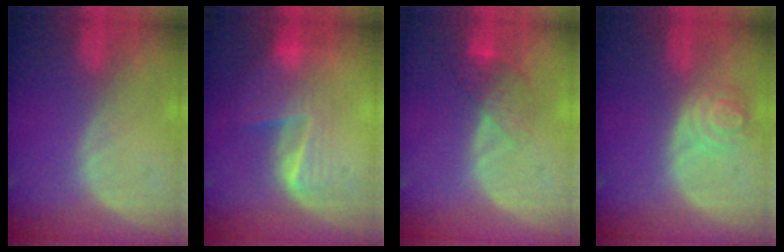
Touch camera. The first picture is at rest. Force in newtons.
{"total": 6.7, "press": 6.3, "slide": 2.2}
{"total": 4.4, "press": 3.8, "slide": 2.1}
{"total": 4.2, "press": 4.2, "slide": 0.7}